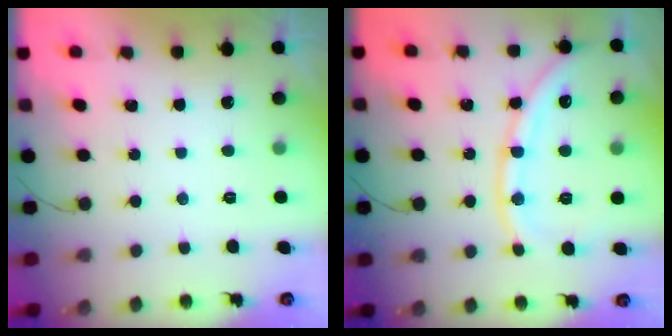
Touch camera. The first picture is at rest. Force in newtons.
{"total": 11.9, "press": 11.8, "slide": 1.4}